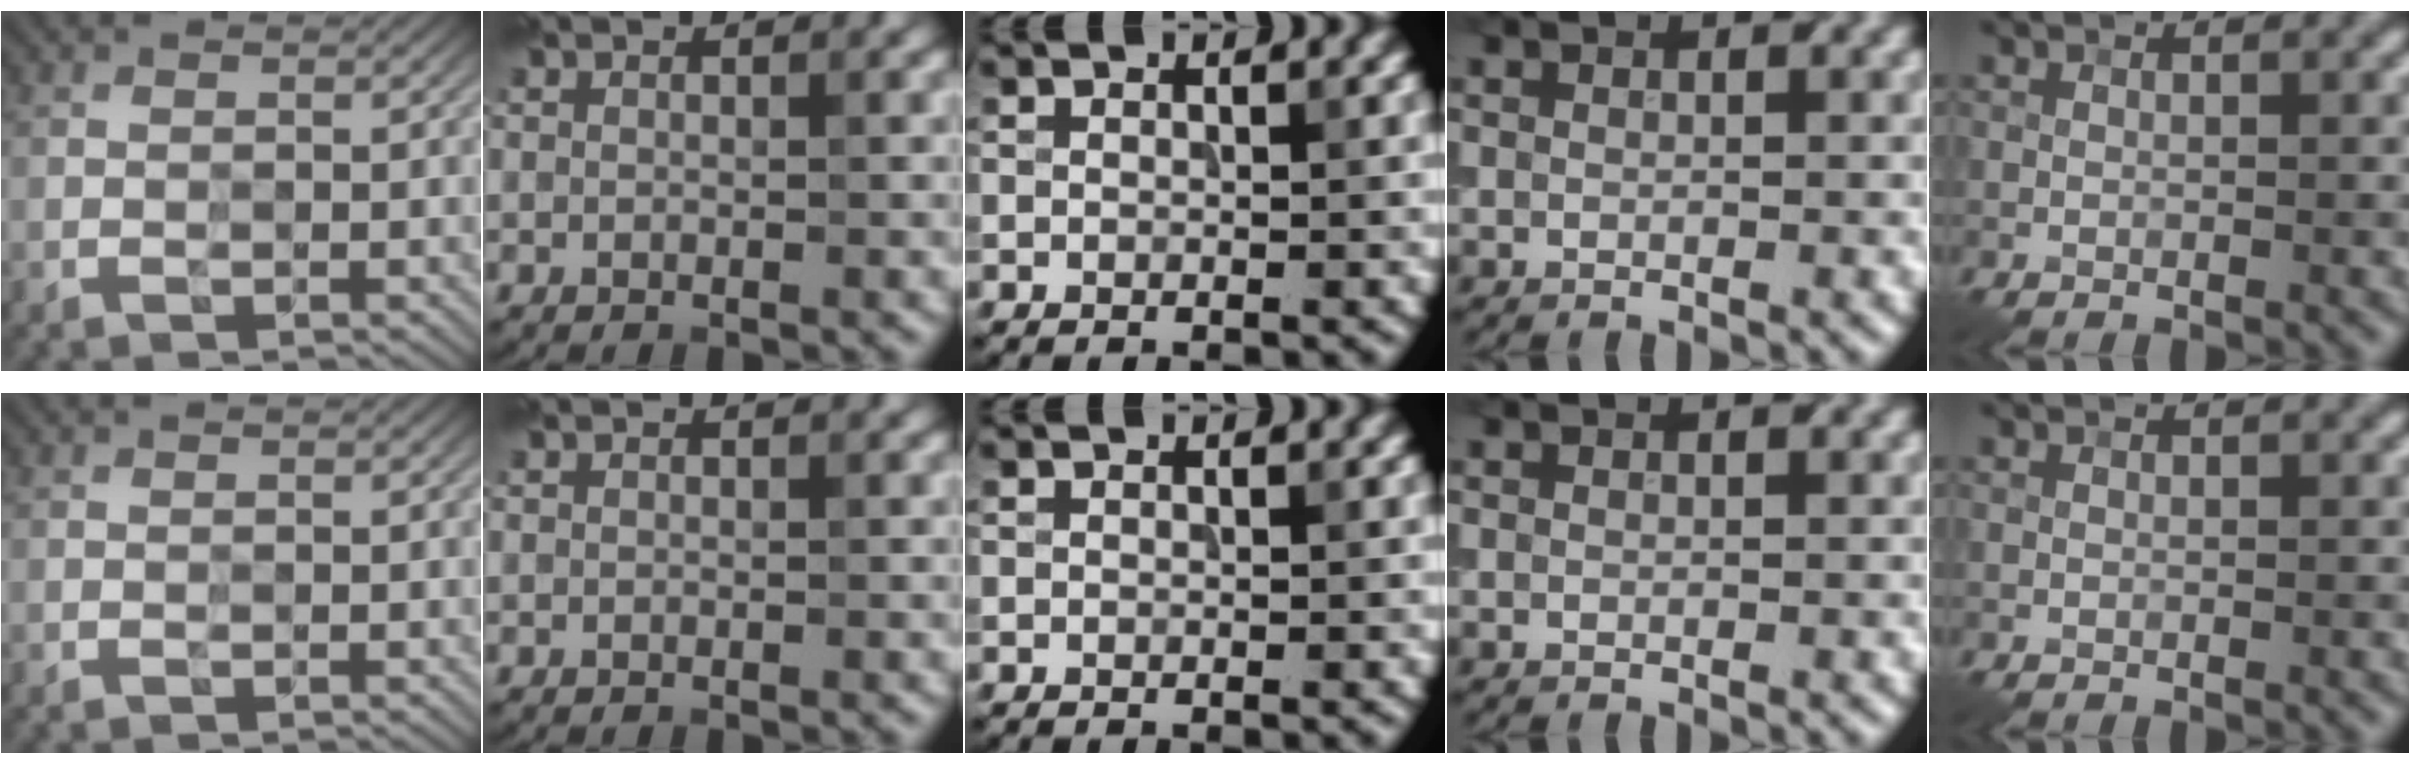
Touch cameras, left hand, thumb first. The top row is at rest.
{}